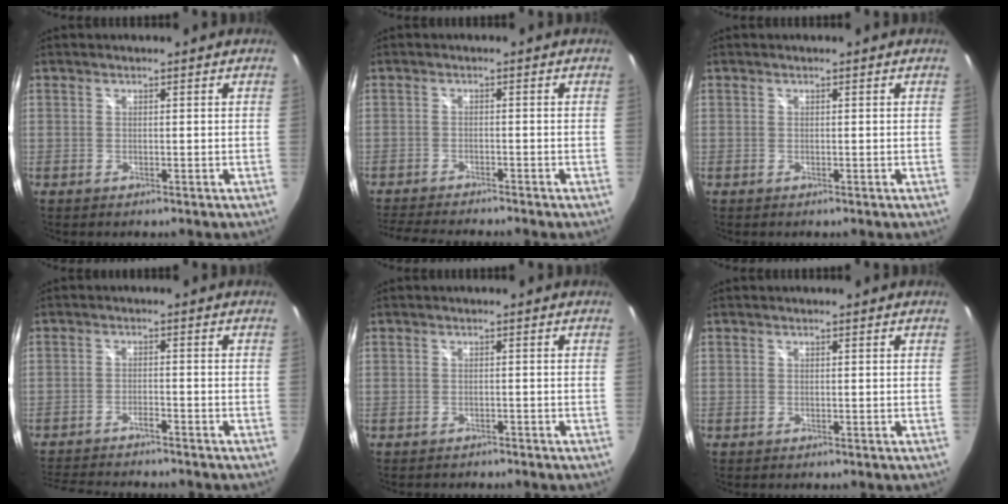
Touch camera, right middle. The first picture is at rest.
{"total": 7.5, "force": [-6.9, 0.1, 2.8], "torque": [-0.073, -0.018, -0.116]}
{"total": 0.0}
{"total": 9.5, "force": [-8.7, 1.2, 3.6], "torque": [-0.091, -0.012, -0.138]}
{"total": 1.4, "force": [-1.3, 0.4, 0.1], "torque": [-0.006, -0.004, -0.020]}
{"total": 0.0}